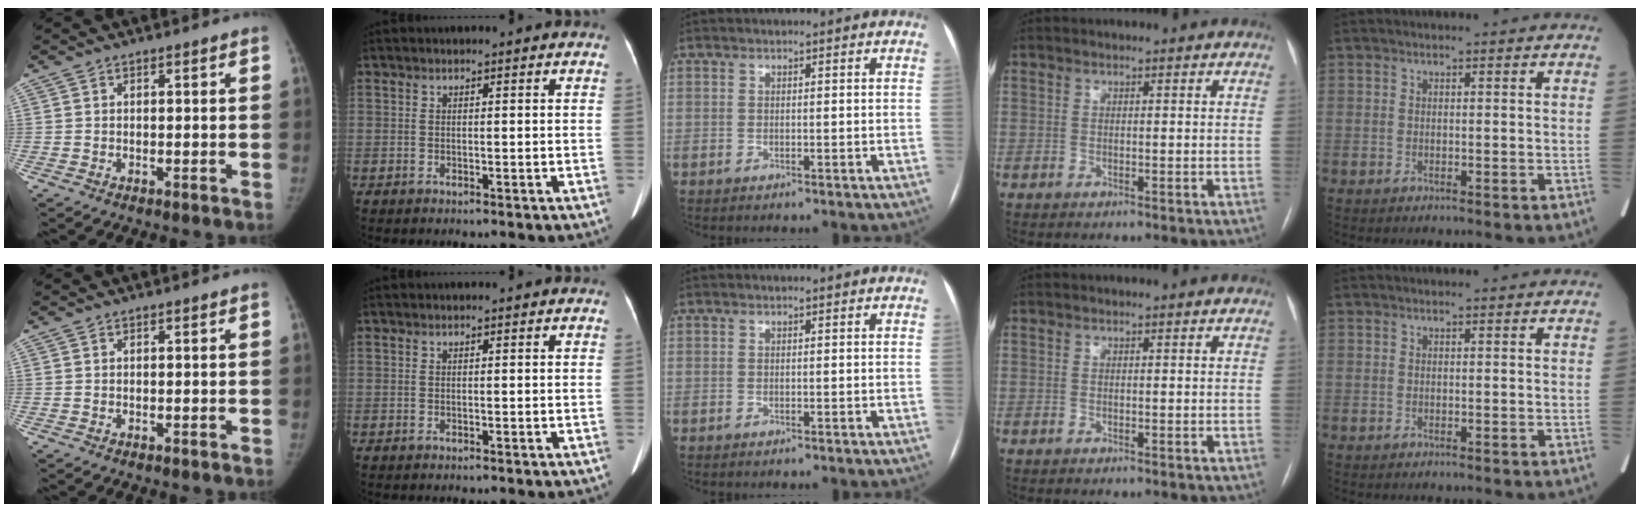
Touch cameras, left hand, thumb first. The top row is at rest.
{}